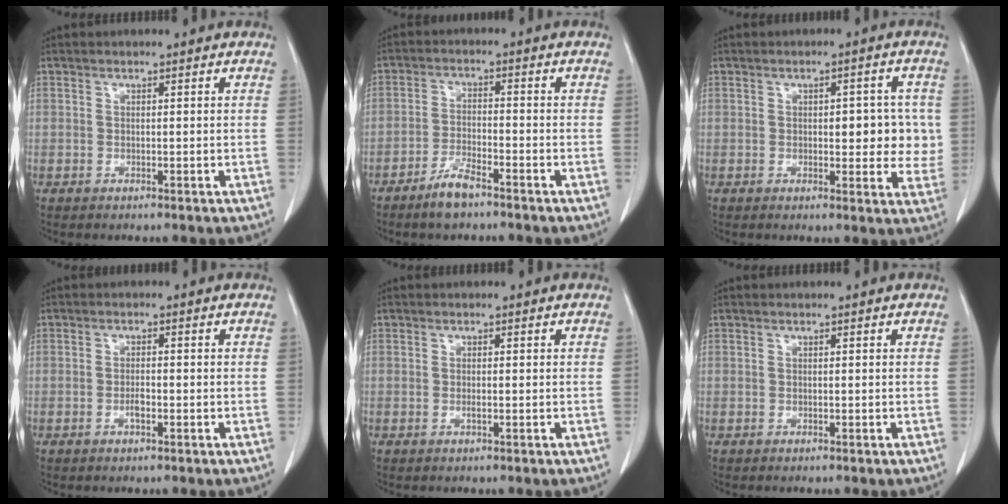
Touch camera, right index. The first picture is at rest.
{"total": 4.6, "force": [-3.5, 0.9, 2.8], "torque": [-0.053, -0.001, -0.065]}
{"total": 6.8, "force": [0.5, 3.4, 5.9], "torque": [-0.055, 0.006, 0.007]}
{"total": 1.8, "force": [-0.7, 0.5, 1.6], "torque": [-0.030, 0.001, -0.012]}
{"total": 0.8, "force": [-0.1, 0.2, 0.7], "torque": [-0.015, -0.001, -0.001]}
{"total": 0.0}